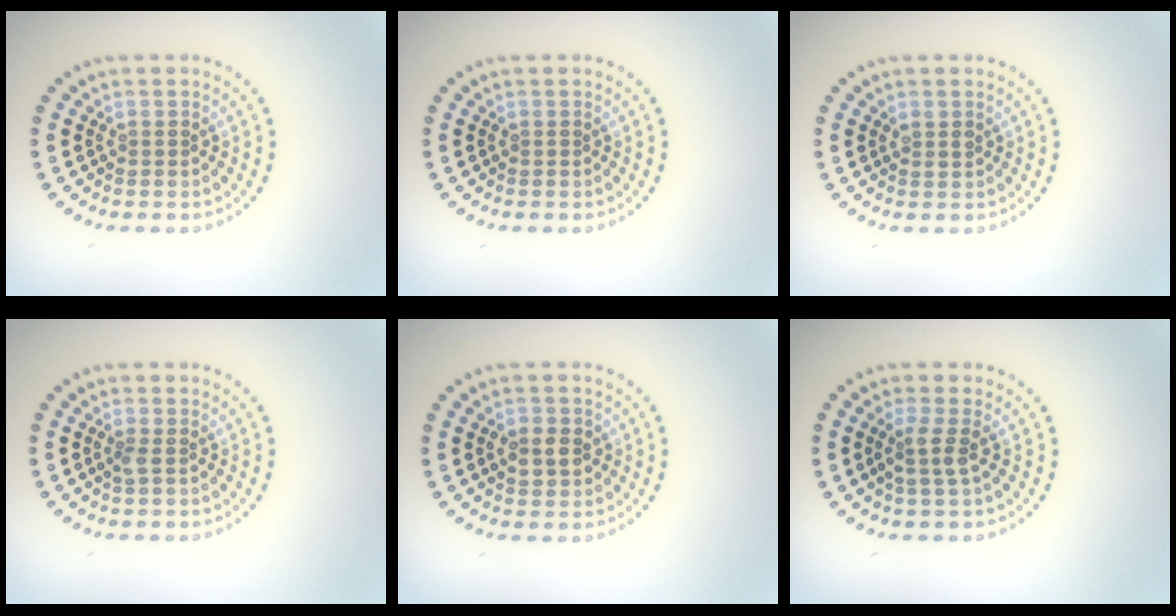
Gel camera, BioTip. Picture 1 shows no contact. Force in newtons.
{"total": 0.0}
{"total": 0.9, "press": 0.9, "slide": 0.4}
{"total": 0.7, "press": 0.6, "slide": 0.3}
{"total": 2.2, "press": 2.2, "slide": 0.3}
{"total": 1.9, "press": 1.4, "slide": 1.2}